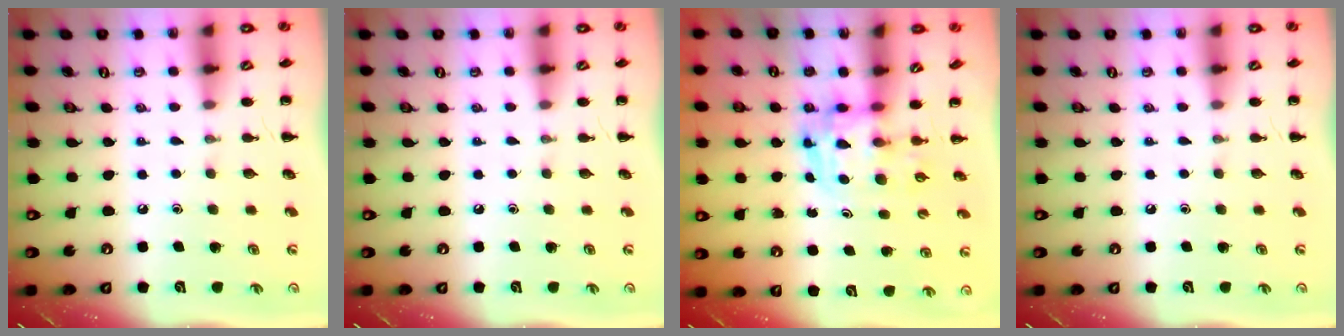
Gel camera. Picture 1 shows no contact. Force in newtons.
{"total": 0.0}
{"total": 3.6, "press": 3.5, "slide": 0.6}
{"total": 0.0}